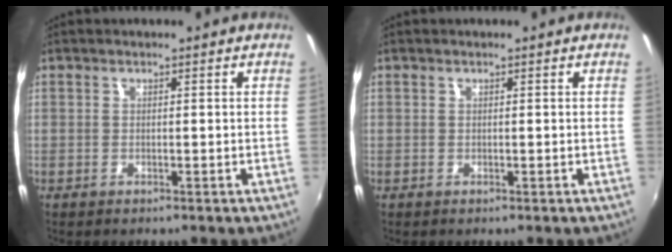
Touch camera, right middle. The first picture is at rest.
{"total": 0.0}